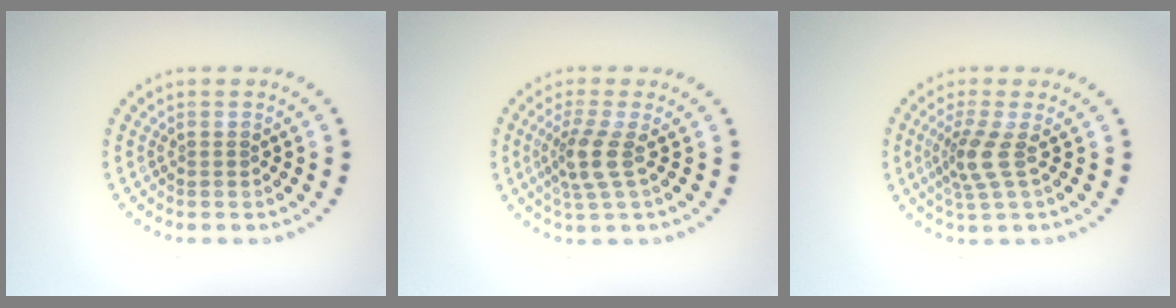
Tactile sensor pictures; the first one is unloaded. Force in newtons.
{"total": 2.9, "press": 2.2, "slide": 1.8}
{"total": 2.8, "press": 2.0, "slide": 2.0}